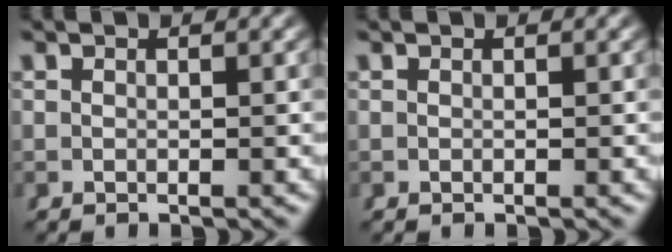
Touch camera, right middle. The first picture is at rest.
{"total": 0.0}